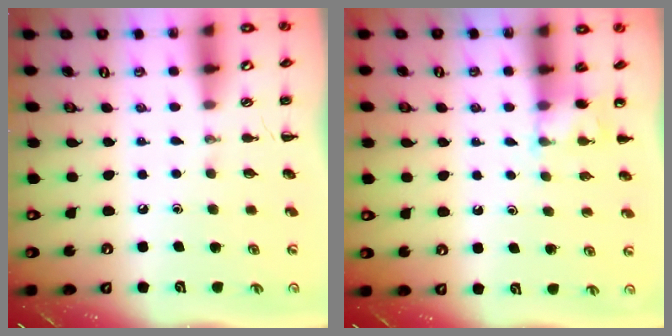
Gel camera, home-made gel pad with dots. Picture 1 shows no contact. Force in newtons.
{"total": 4.6, "press": 4.4, "slide": 1.4}